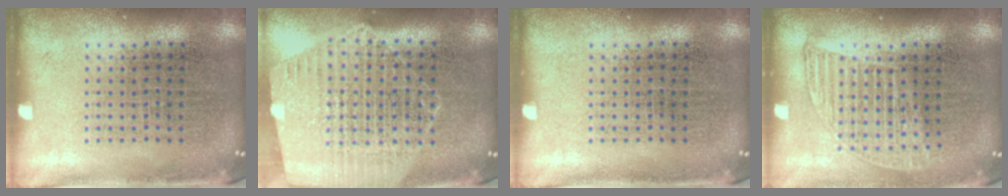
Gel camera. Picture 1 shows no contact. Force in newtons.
{"total": 1.4, "press": 1.4, "slide": 0.3}
{"total": 0.0}
{"total": 1.2, "press": 1.1, "slide": 0.6}